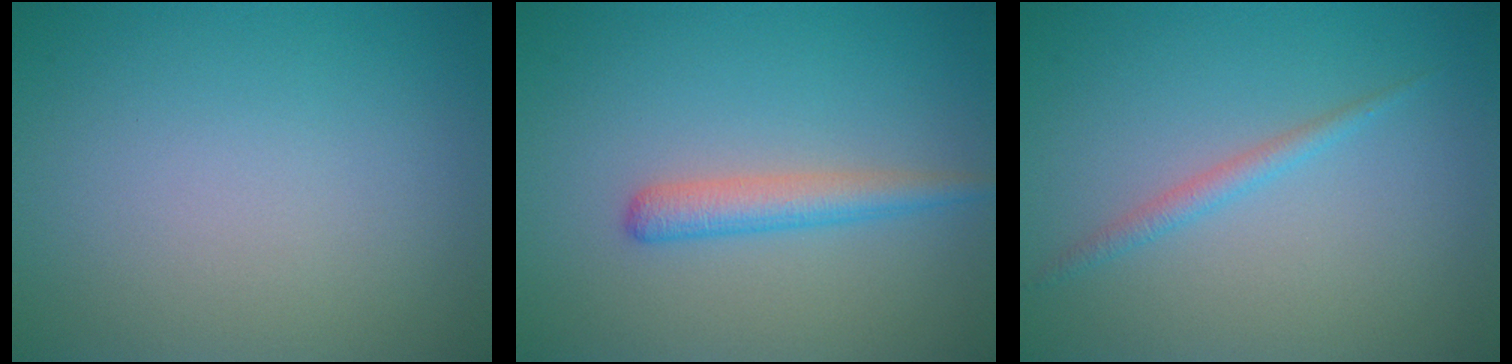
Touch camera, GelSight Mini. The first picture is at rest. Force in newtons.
{"total": 2.5, "press": 2.5, "slide": 0.1}
{"total": 1.3, "press": 1.3, "slide": 0.1}